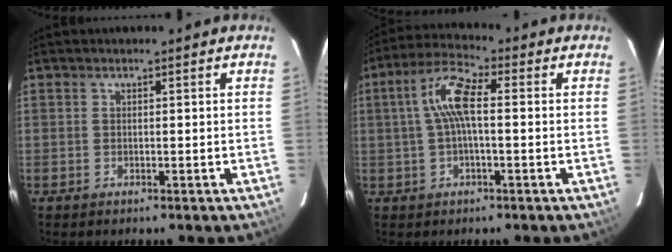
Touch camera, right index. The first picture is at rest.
{"total": 7.8, "force": [0.6, 2.4, 7.4], "torque": [-0.155, 0.021, 0.010]}